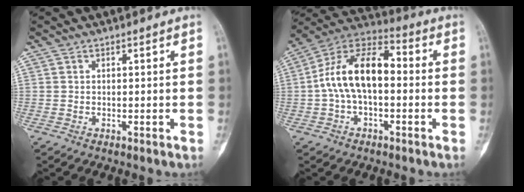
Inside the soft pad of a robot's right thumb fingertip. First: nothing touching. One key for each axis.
{"total": 14.7, "fx": -0.3, "fy": 8.1, "fz": 12.2, "tx": -0.208, "ty": 0.046, "tz": -0.021}